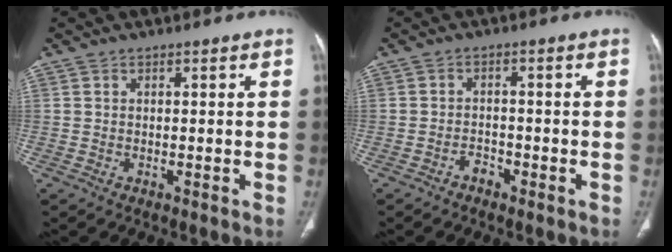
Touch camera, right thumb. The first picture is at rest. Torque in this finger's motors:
{"motor_torque": [1.11, 1.21, 0.10, -0.63, -0.06]}